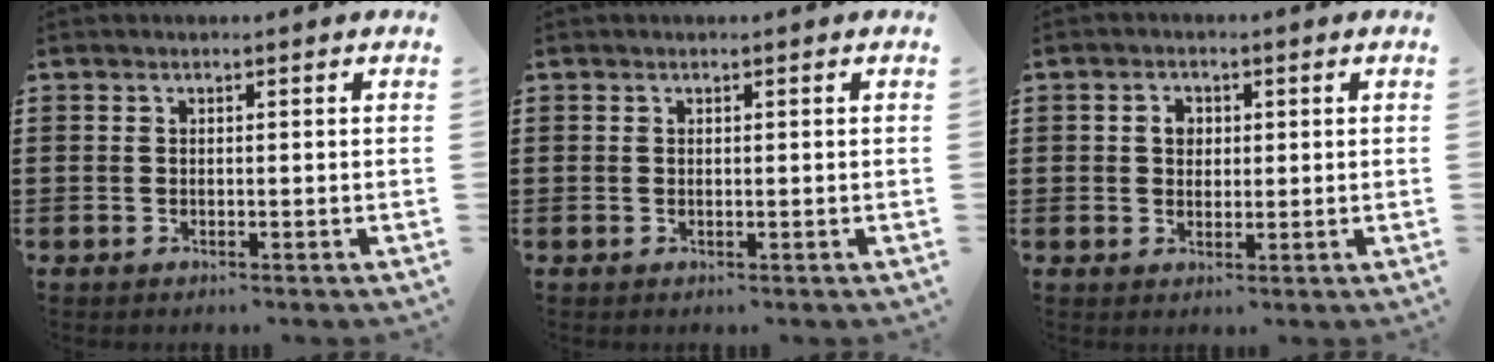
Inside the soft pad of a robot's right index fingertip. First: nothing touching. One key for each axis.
{"total": 0.0}
{"total": 2.5, "fx": 0.3, "fy": 2.0, "fz": 1.5, "tx": -0.035, "ty": 0.010, "tz": 0.004}